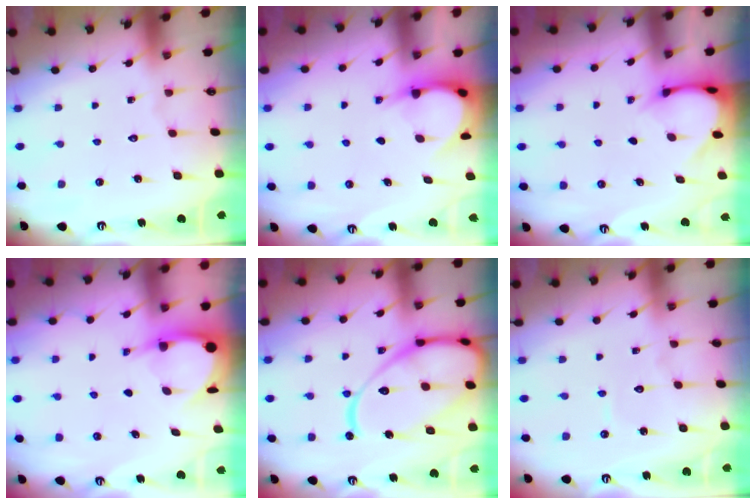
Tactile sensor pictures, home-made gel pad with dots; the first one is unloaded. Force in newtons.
{"total": 3.8, "press": 3.8, "slide": 0.4}
{"total": 3.0, "press": 3.0, "slide": 0.2}
{"total": 3.9, "press": 3.9, "slide": 0.3}
{"total": 19.6, "press": 19.5, "slide": 1.9}
{"total": 3.3, "press": 3.3, "slide": 0.4}